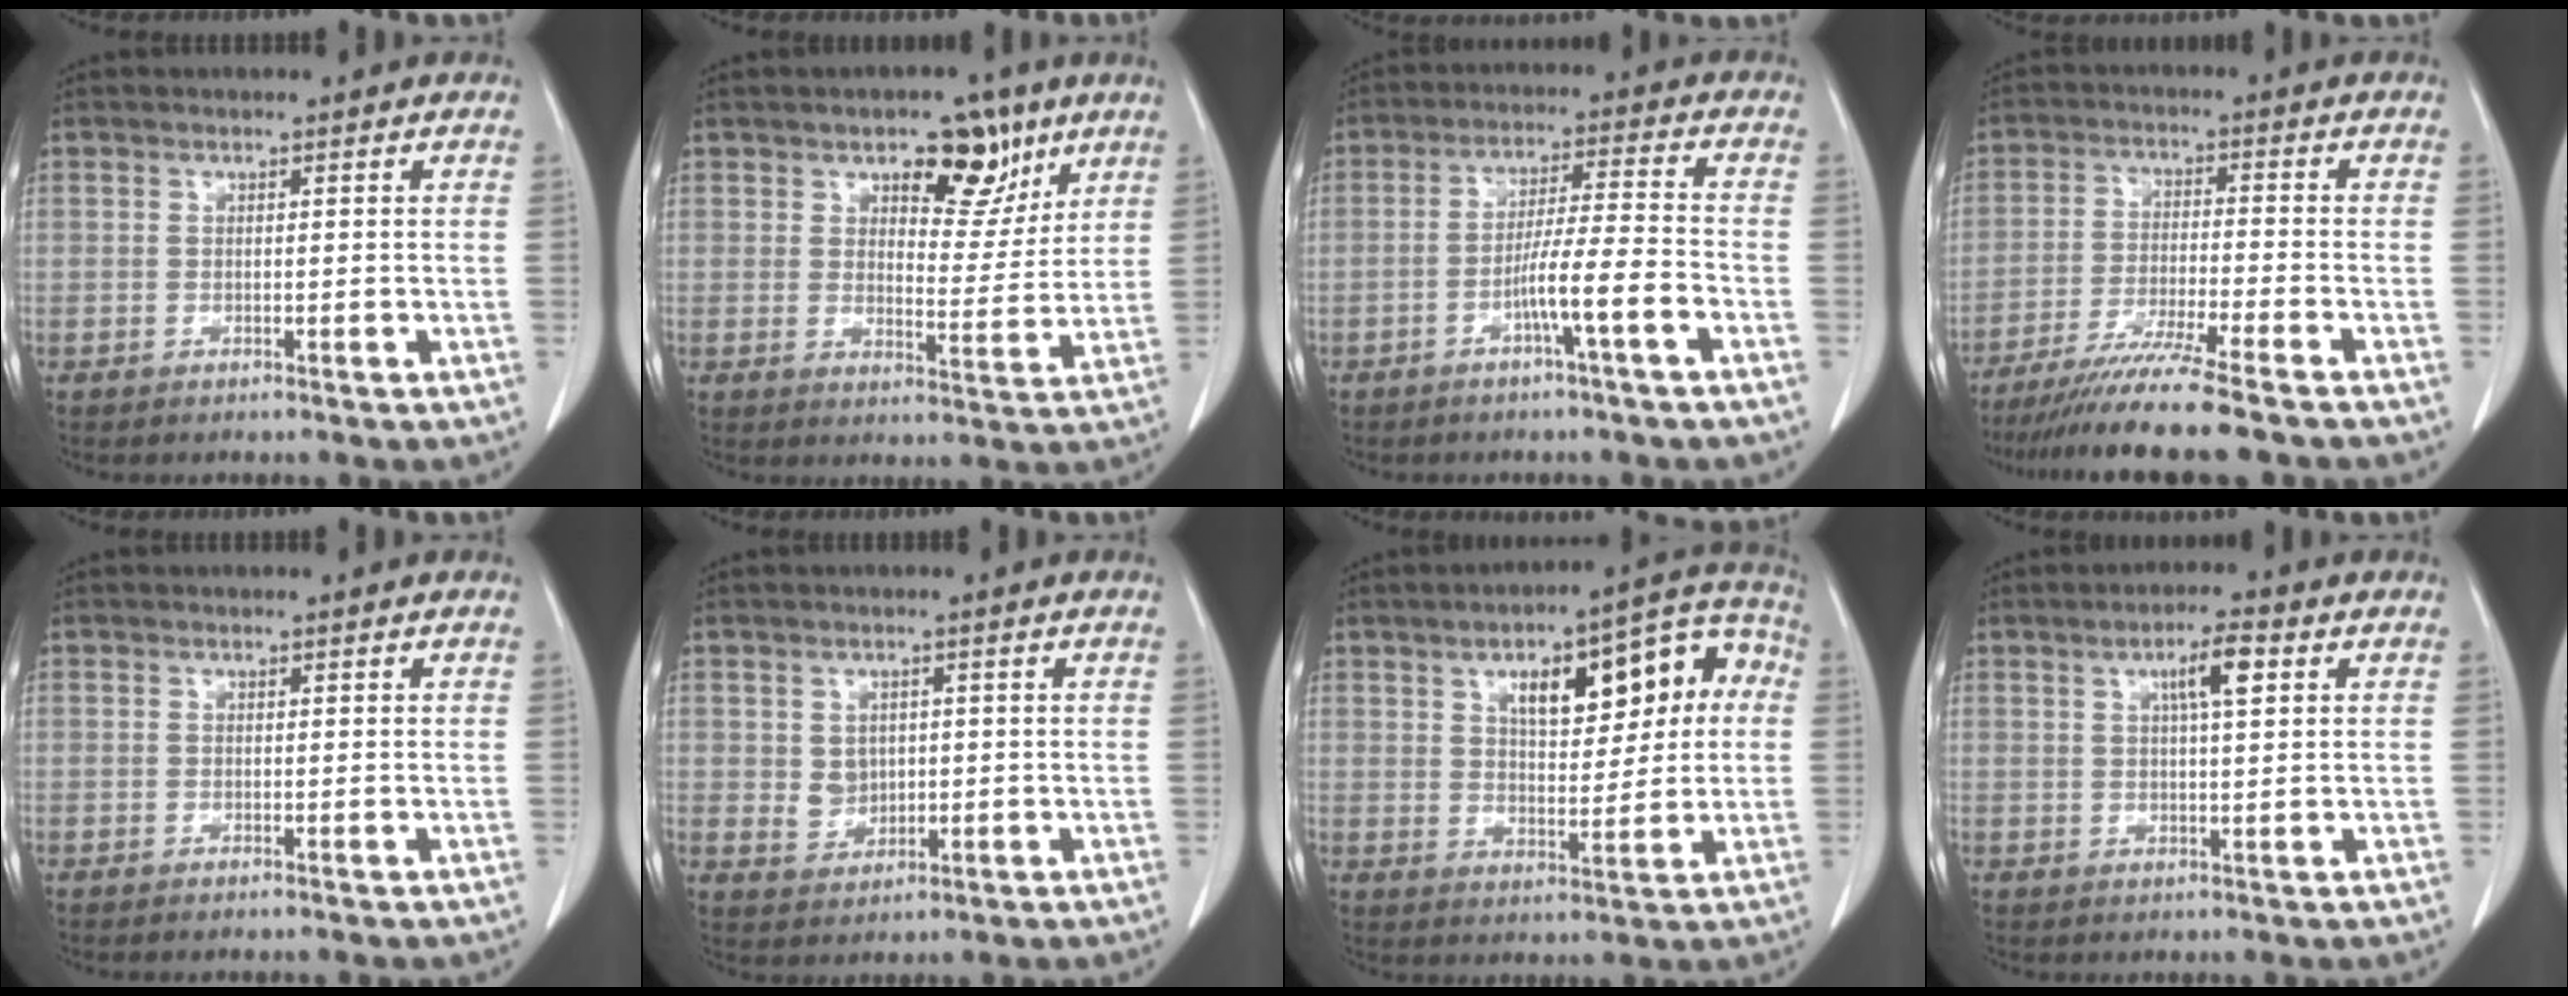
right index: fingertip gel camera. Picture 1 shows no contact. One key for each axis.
{"total": 8.5, "fx": 5.0, "fy": 4.3, "fz": 5.4, "tx": -0.063, "ty": 0.001, "tz": 0.073}
{"total": 7.5, "fx": -3.4, "fy": -0.6, "fz": 6.7, "tx": -0.119, "ty": 0.009, "tz": -0.059}
{"total": 11.6, "fx": -9.6, "fy": -1.1, "fz": 6.5, "tx": -0.100, "ty": -0.035, "tz": -0.157}
{"total": 0.0}
{"total": 3.5, "fx": 0.4, "fy": 2.9, "fz": 1.9, "tx": -0.029, "ty": 0.002, "tz": 0.019}
{"total": 14.8, "fx": 4.0, "fy": 6.0, "fz": 13.0, "tx": -0.163, "ty": 0.044, "tz": 0.058}
{"total": 4.9, "fx": 1.9, "fy": 0.7, "fz": 4.5, "tx": -0.079, "ty": 0.006, "tz": 0.033}